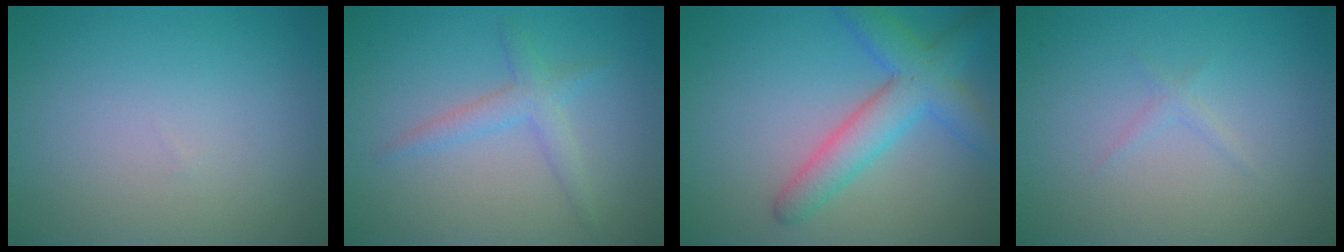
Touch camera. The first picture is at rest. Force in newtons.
{"total": 2.2, "press": 2.2, "slide": 0.2}
{"total": 5.3, "press": 5.3, "slide": 0.1}
{"total": 0.7, "press": 0.7, "slide": 0.0}